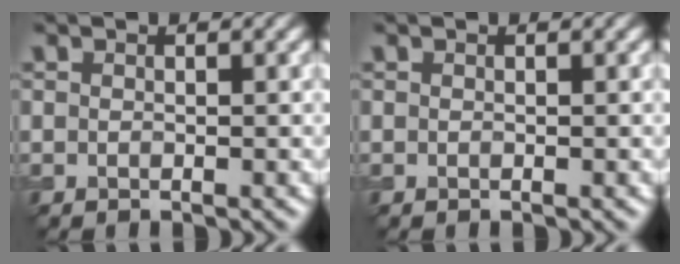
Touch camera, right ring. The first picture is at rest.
{"total": 0.0}